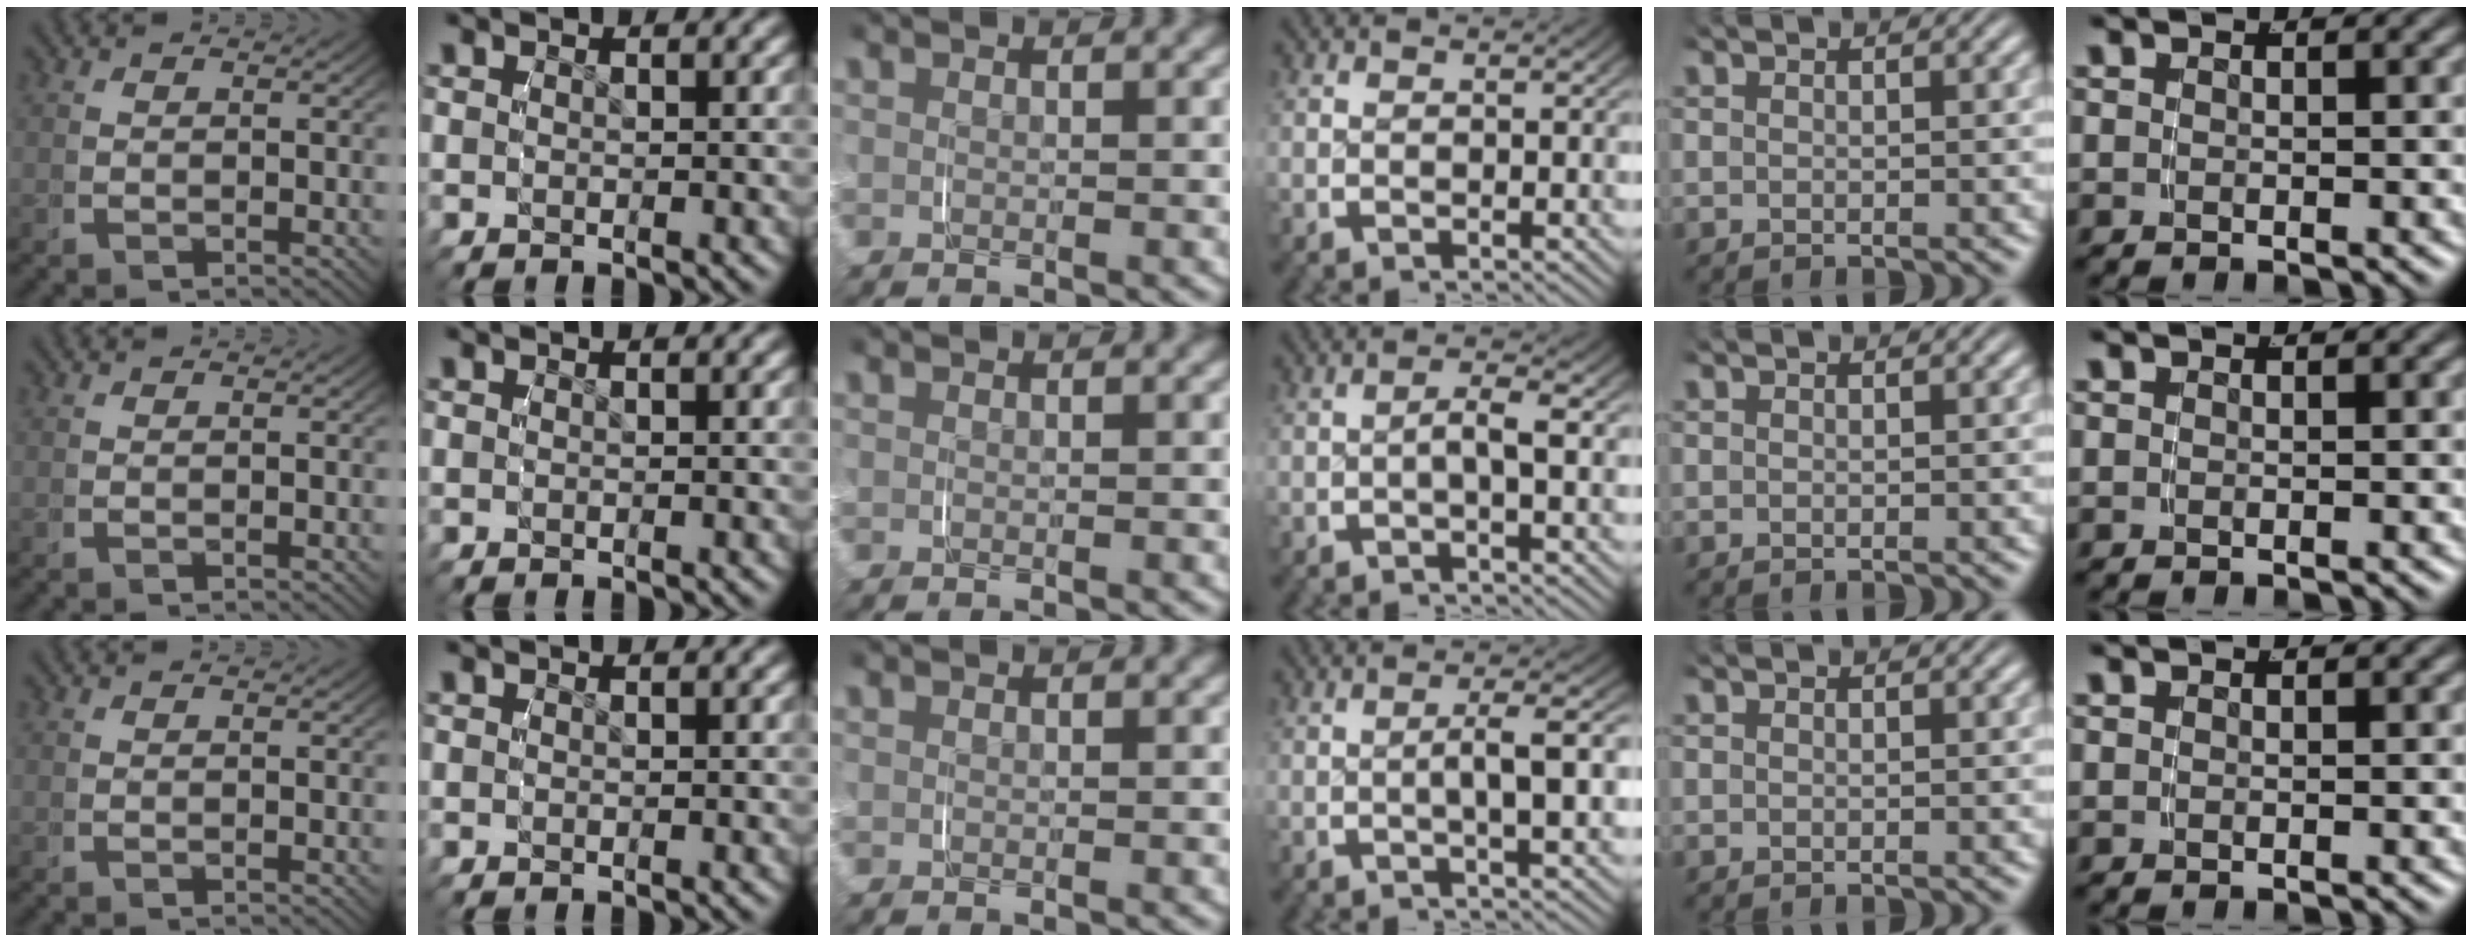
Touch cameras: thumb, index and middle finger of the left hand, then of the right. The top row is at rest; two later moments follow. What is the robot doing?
{"motion": "grasp_and_lifting", "object": "map"}